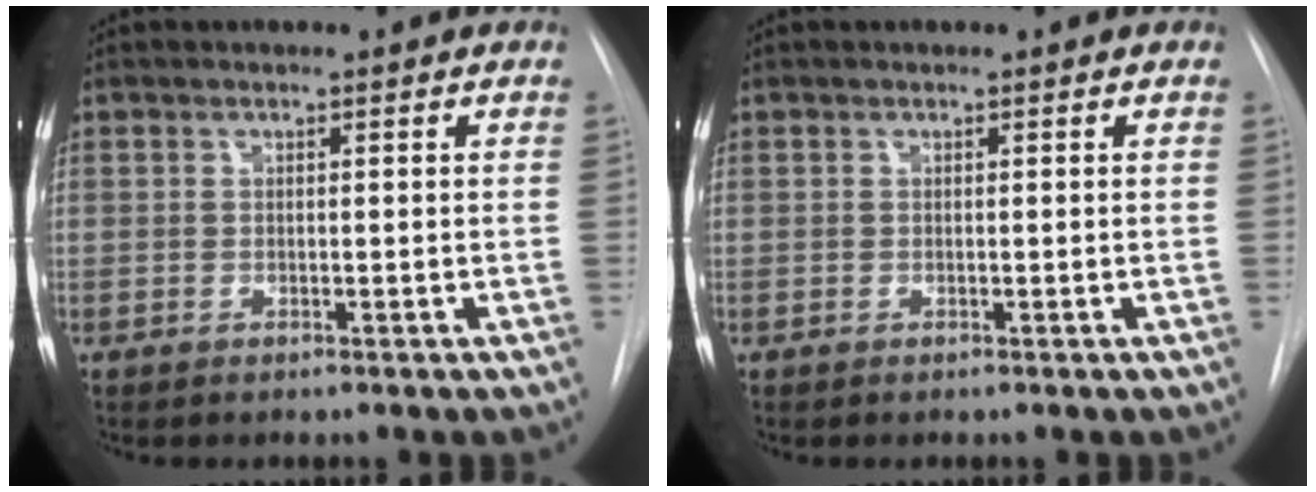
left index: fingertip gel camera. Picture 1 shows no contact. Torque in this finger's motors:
{"motor_torque": [-0.18, 0.22, 0.02, 0.00]}